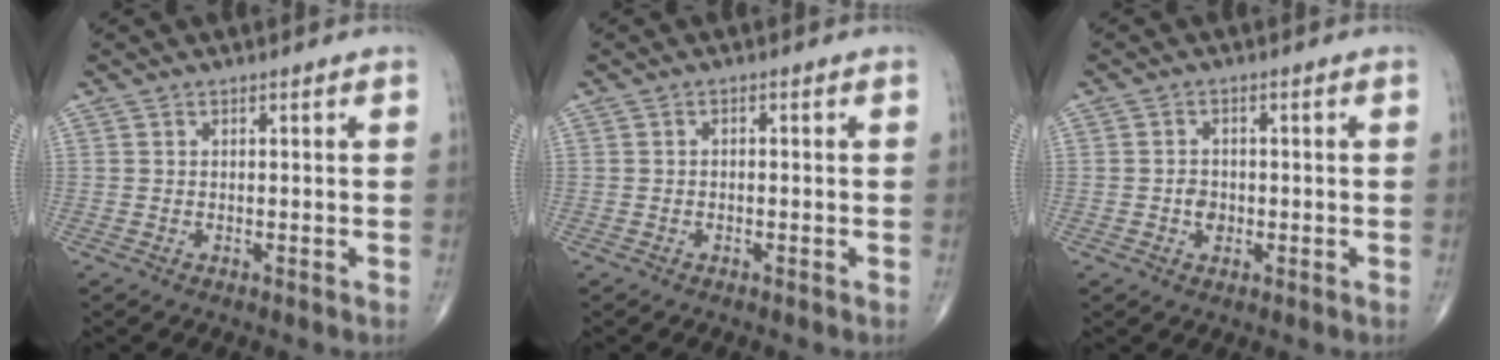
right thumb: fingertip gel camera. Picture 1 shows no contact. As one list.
[{"total": 0.6, "force": [-0.2, 0.4, 0.4], "torque": [-0.004, 0.004, -0.007]}, {"total": 2.7, "force": [-0.6, 2.2, 1.5], "torque": [-0.011, 0.005, -0.011]}]